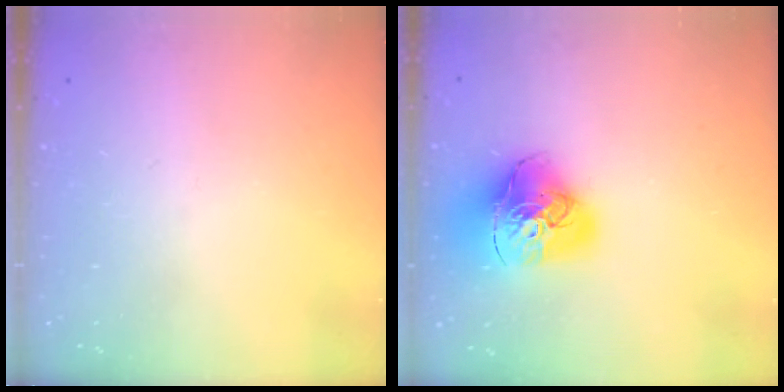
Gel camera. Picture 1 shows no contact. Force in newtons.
{"total": 18.6, "press": 18.5, "slide": 2.0}